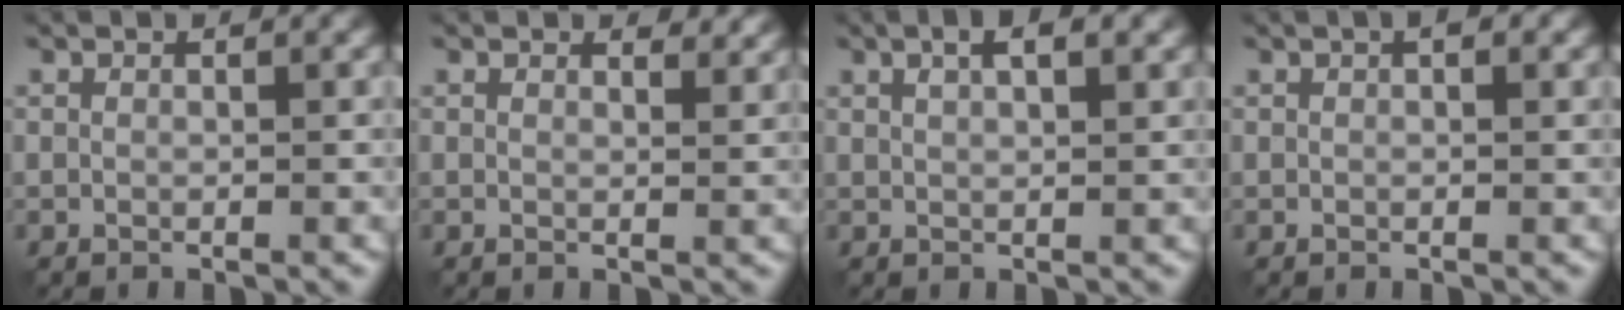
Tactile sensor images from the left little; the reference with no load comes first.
{"total": 1.7, "force": [1.6, 0.4, 0.6], "torque": [-0.010, -0.007, 0.020]}
{"total": 3.2, "force": [1.7, 1.0, 2.6], "torque": [-0.029, -0.003, 0.017]}
{"total": 1.0, "force": [0.4, 0.4, 0.8], "torque": [-0.010, 0.002, 0.006]}